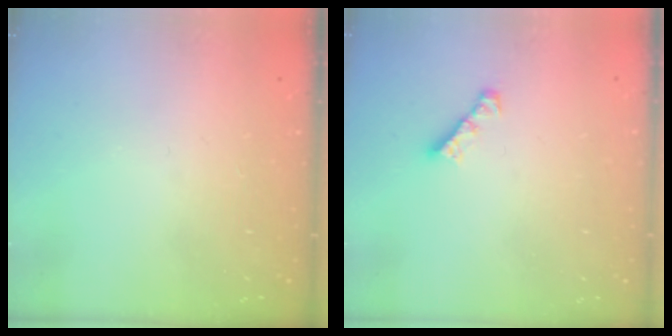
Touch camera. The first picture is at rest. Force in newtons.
{"total": 3.0, "press": 3.0, "slide": 0.3}